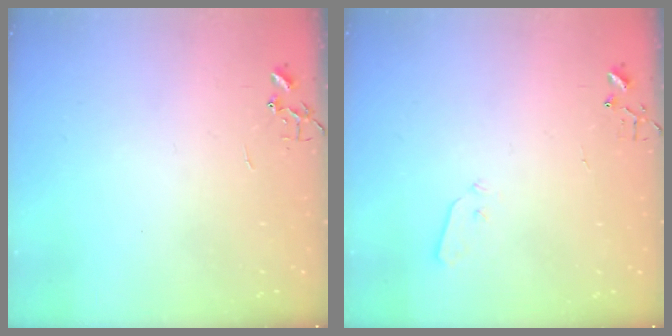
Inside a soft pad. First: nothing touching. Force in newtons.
{"total": 3.7, "press": 3.7, "slide": 0.6}